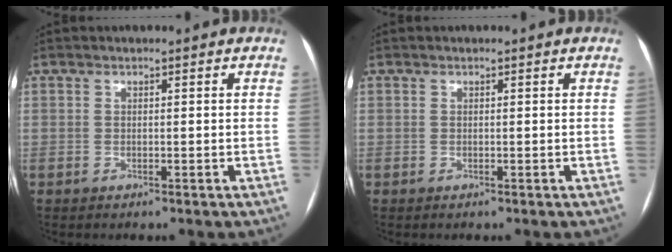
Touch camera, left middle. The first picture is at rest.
{"total": 0.0}